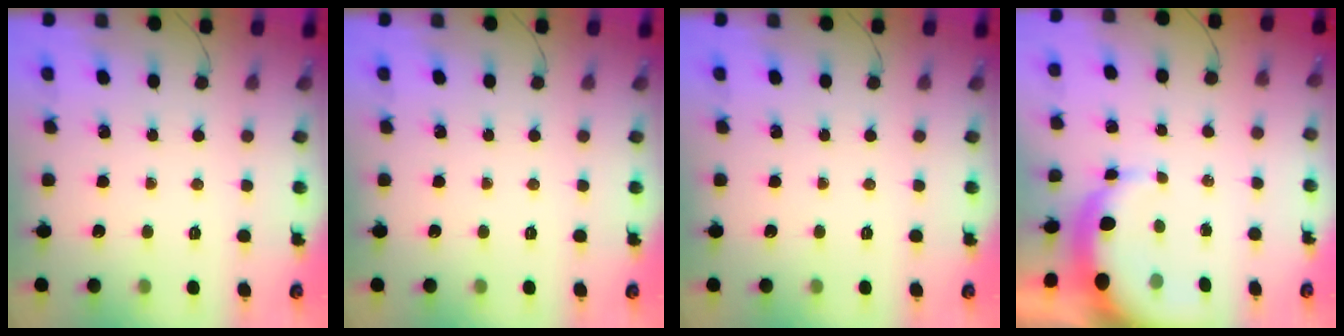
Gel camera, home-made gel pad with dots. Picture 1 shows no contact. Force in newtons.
{"total": 0.0}
{"total": 0.0}
{"total": 7.1, "press": 7.0, "slide": 1.2}